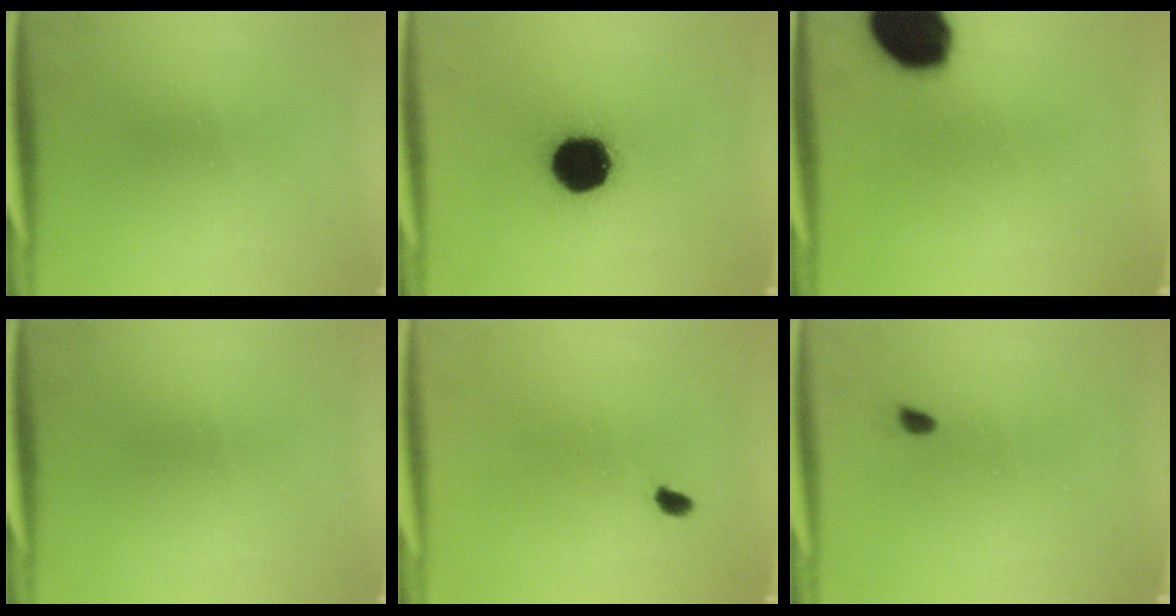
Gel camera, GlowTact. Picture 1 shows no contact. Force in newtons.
{"total": 16.2}
{"total": 18.7}
{"total": 0.0}
{"total": 1.4}
{"total": 0.6}